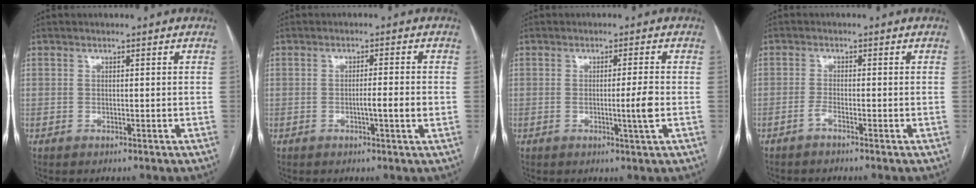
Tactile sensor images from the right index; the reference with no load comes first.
{"total": 3.4, "force": [-0.7, -0.3, 3.3], "torque": [-0.053, -0.001, -0.012]}
{"total": 3.7, "force": [-0.7, -0.8, 3.5], "torque": [-0.058, -0.006, -0.011]}
{"total": 1.3, "force": [-1.1, -0.2, 0.8], "torque": [-0.018, 0.001, -0.024]}